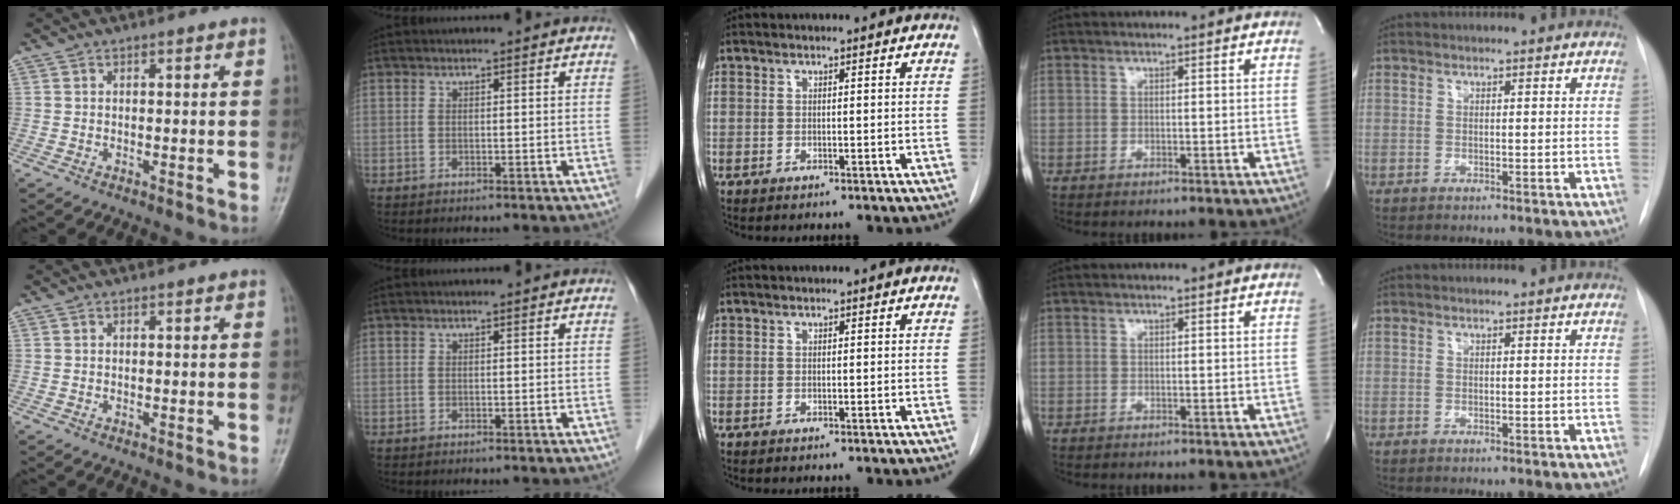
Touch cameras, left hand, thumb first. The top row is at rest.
{}